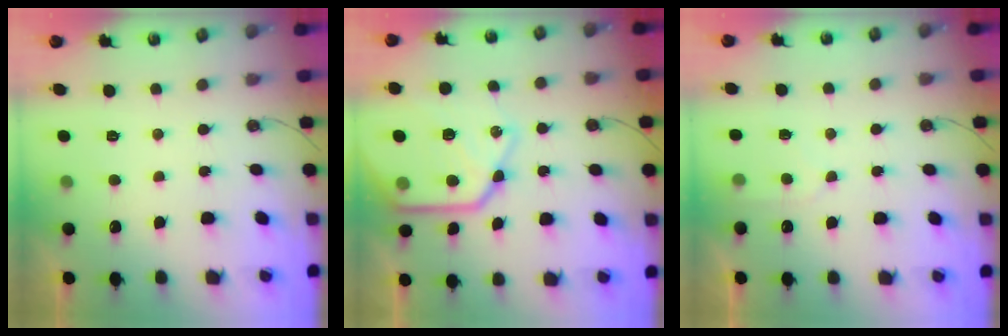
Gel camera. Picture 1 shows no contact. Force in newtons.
{"total": 23.8, "press": 23.7, "slide": 2.1}
{"total": 4.8, "press": 4.8, "slide": 0.3}